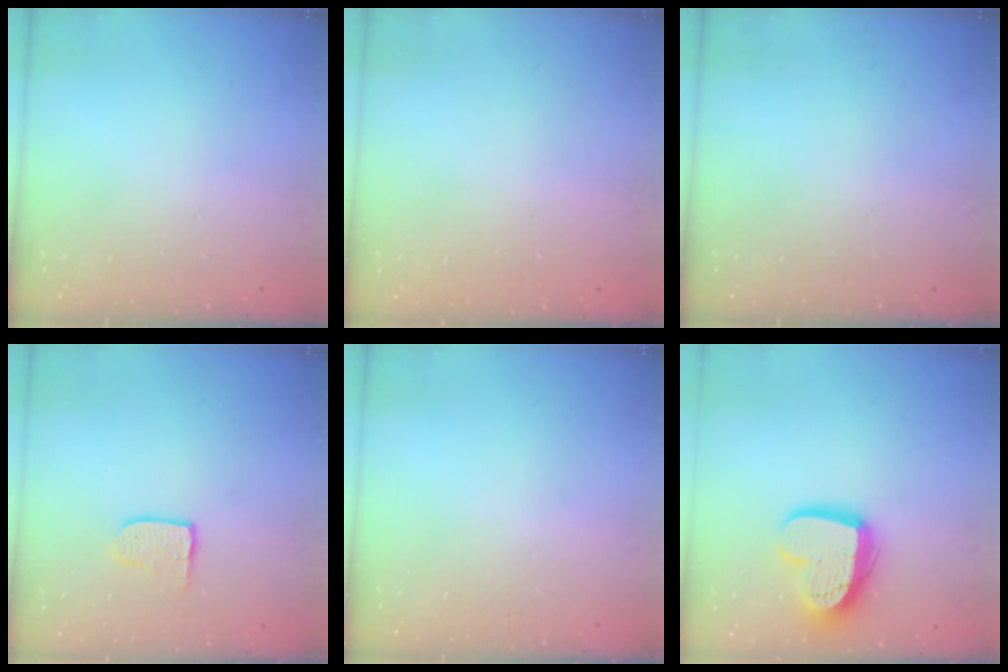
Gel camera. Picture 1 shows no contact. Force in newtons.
{"total": 0.0}
{"total": 0.0}
{"total": 5.7, "press": 5.7, "slide": 0.5}
{"total": 0.0}
{"total": 16.3, "press": 16.3, "slide": 1.3}